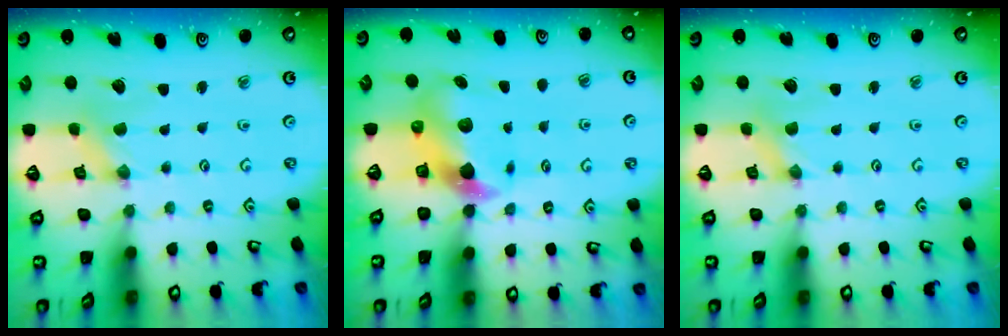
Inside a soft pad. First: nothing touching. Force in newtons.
{"total": 7.6, "press": 7.5, "slide": 1.1}
{"total": 0.0}